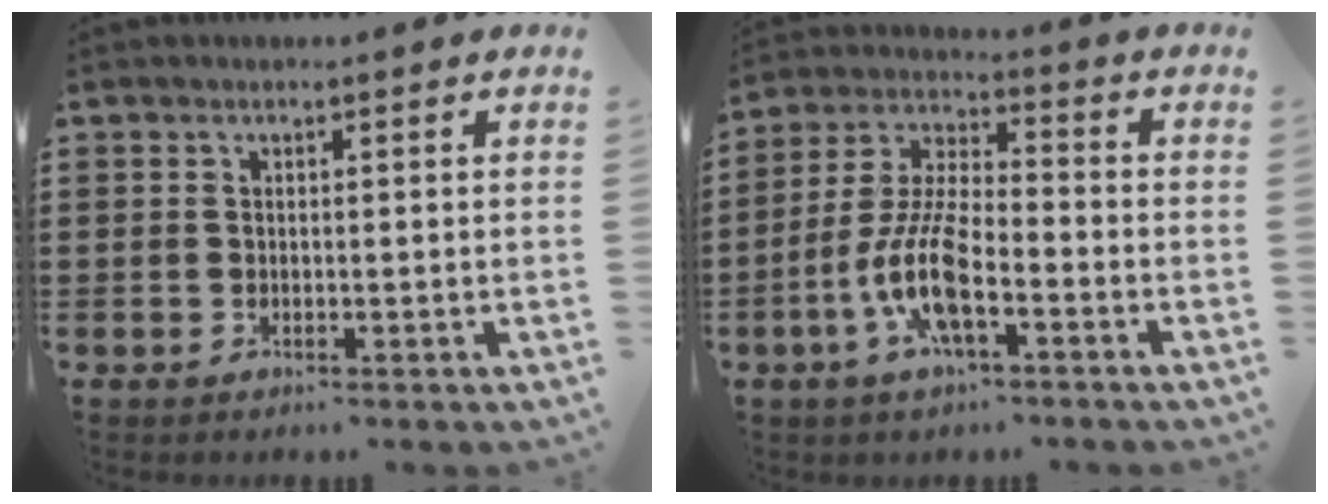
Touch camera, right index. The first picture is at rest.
{"total": 10.3, "force": [-3.9, 3.4, 8.9], "torque": [-0.207, -0.006, -0.079]}